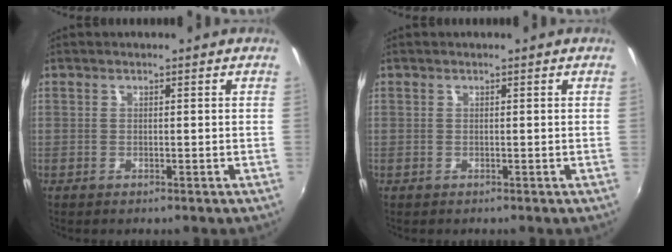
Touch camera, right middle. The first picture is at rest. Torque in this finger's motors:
{"motor_torque": [0.03, 0.03, 0.00, 0.00]}